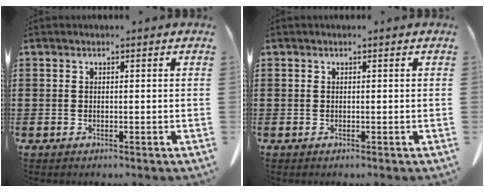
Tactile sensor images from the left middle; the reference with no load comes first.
{"total": 0.0}